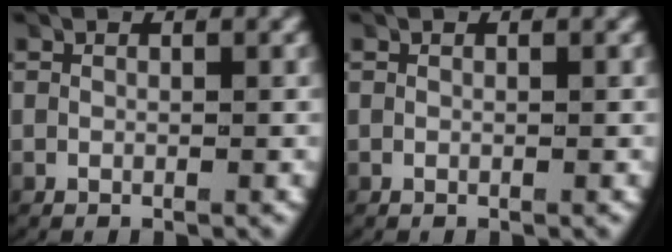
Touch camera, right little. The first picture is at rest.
{"total": 0.0}